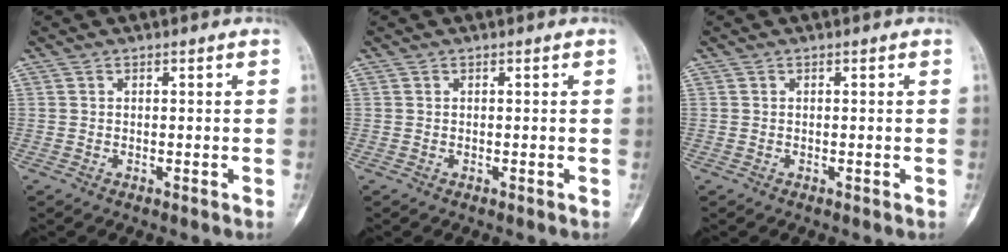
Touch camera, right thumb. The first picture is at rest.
{"total": 0.0}
{"total": 0.0}